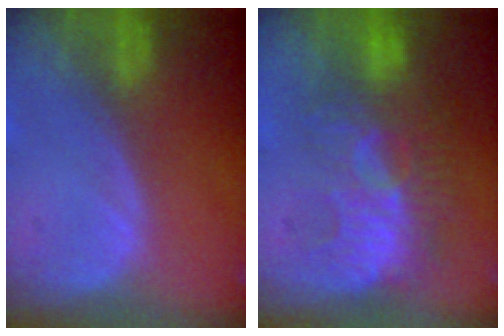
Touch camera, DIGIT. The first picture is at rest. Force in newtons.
{"total": 9.3, "press": 8.8, "slide": 2.9}